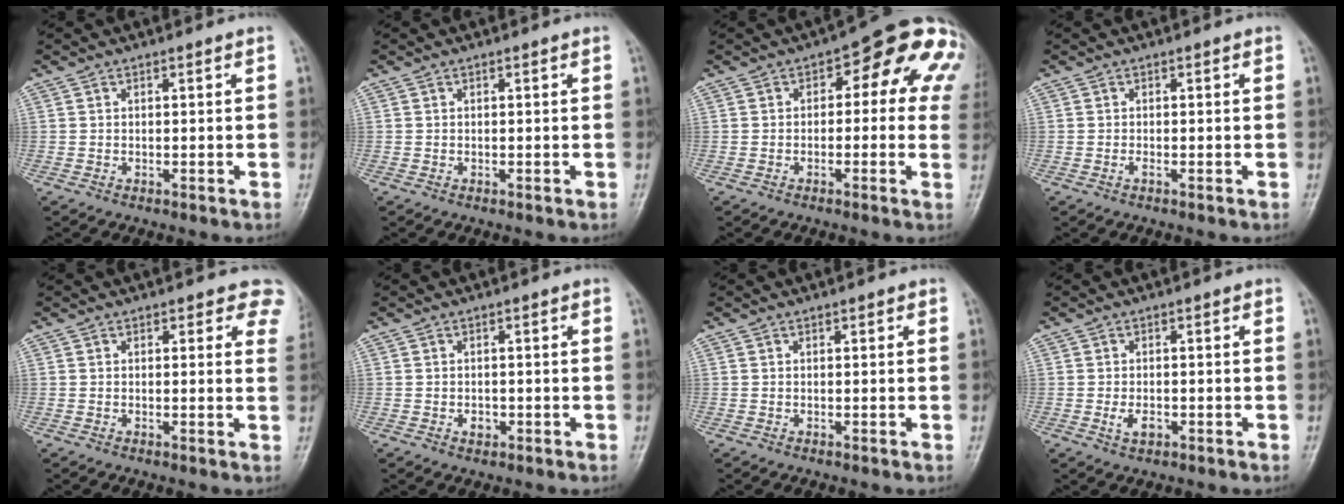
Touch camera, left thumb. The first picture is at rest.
{"total": 0.0}
{"total": 13.3, "force": [2.6, 6.8, 11.1], "torque": [-0.085, 0.027, 0.017]}
{"total": 0.7, "force": [-0.2, 0.2, 0.6], "torque": [-0.008, -0.001, -0.006]}
{"total": 5.3, "force": [3.6, 2.9, 2.6], "torque": [0.011, -0.012, 0.023]}
{"total": 1.7, "force": [-0.5, 1.3, 0.9], "torque": [-0.006, 0.003, -0.008]}
{"total": 0.6, "force": [0.3, 0.4, 0.5], "torque": [-0.002, 0.001, 0.001]}
{"total": 2.7, "force": [-0.8, 1.6, 2.0], "torque": [-0.035, 0.000, -0.015]}